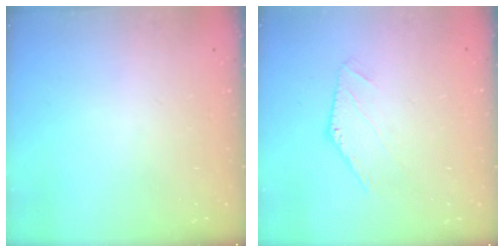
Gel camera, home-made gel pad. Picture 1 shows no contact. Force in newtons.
{"total": 0.9, "press": 0.9, "slide": 0.2}